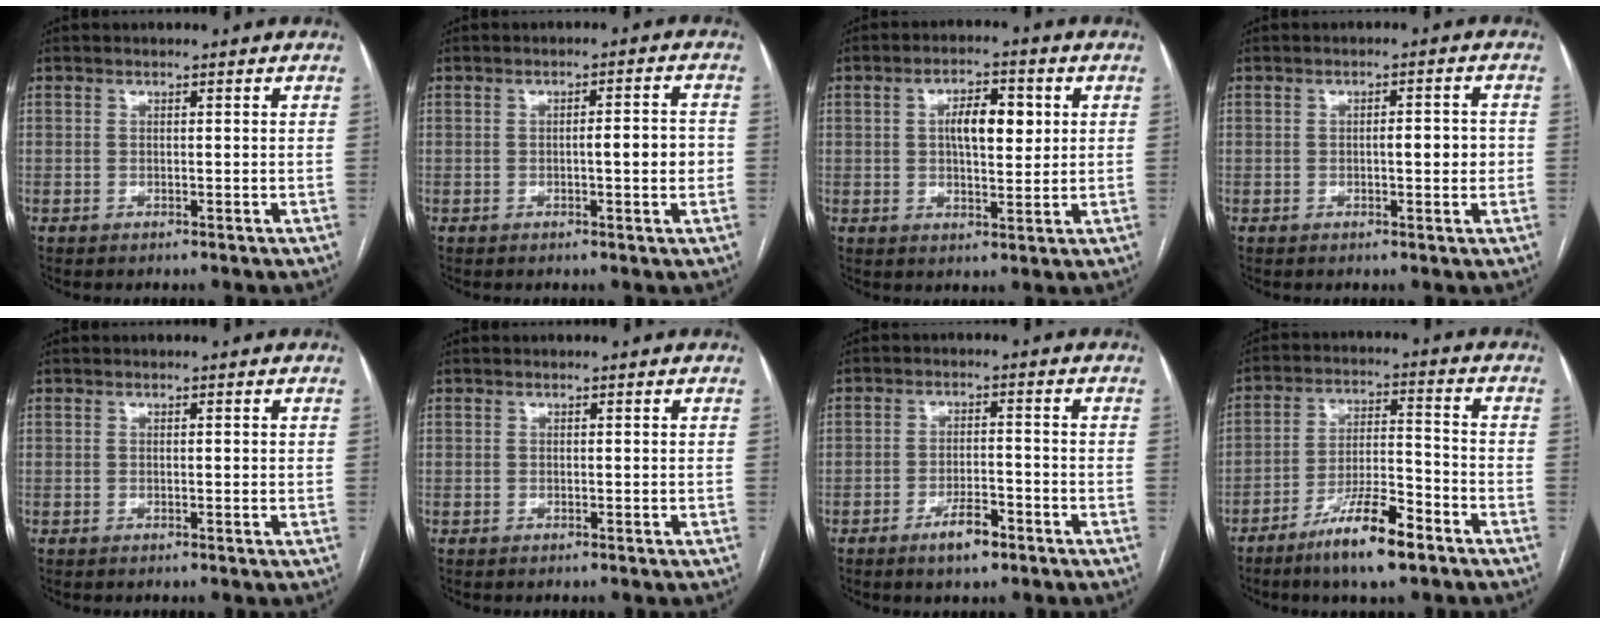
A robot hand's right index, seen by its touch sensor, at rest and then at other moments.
{"total": 4.4, "force": [-0.7, 0.6, 4.3], "torque": [-0.060, 0.008, -0.008]}
{"total": 6.9, "force": [1.5, 2.7, 6.2], "torque": [-0.105, 0.013, 0.025]}
{"total": 3.5, "force": [-0.3, 1.0, 3.3], "torque": [-0.047, 0.004, -0.004]}
{"total": 0.6, "force": [0.1, 0.1, 0.6], "torque": [-0.010, 0.000, 0.001]}
{"total": 0.0}
{"total": 4.8, "force": [-3.1, 1.6, 3.4], "torque": [-0.061, 0.001, -0.049]}
{"total": 10.9, "force": [-7.1, 1.8, 8.0], "torque": [-0.146, -0.006, -0.126]}